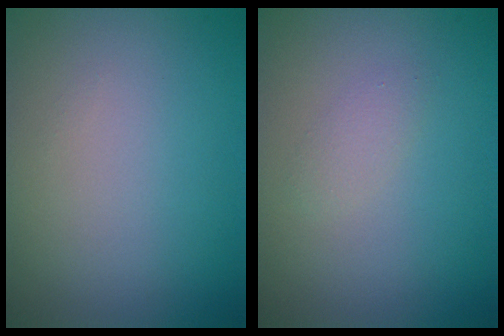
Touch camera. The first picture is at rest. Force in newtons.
{"total": 1.0, "press": 1.0, "slide": 0.0}